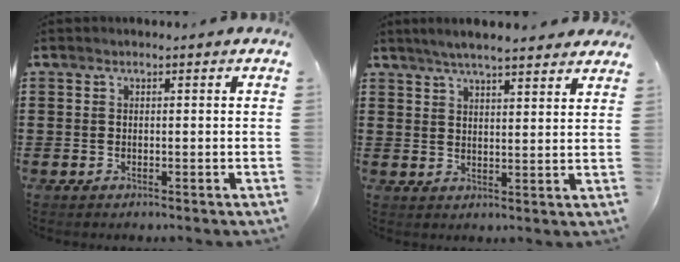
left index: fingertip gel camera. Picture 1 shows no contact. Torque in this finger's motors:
{"motor_torque": [2.04, -0.09, 0.31, 0.09]}